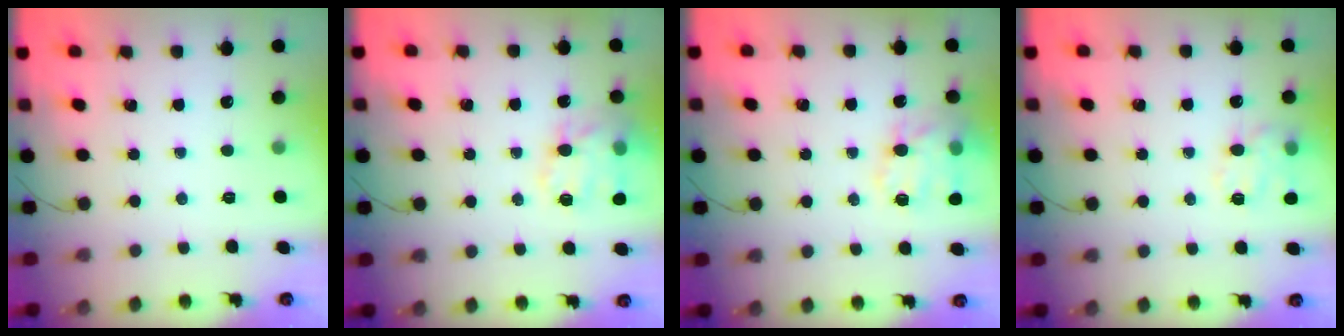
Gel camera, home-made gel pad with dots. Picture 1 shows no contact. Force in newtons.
{"total": 17.5, "press": 17.3, "slide": 2.7}
{"total": 17.5, "press": 17.3, "slide": 2.7}
{"total": 11.6, "press": 11.5, "slide": 1.7}